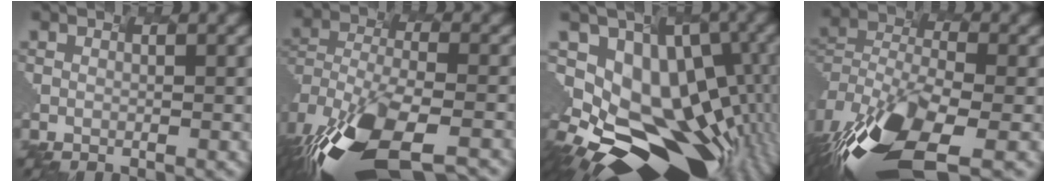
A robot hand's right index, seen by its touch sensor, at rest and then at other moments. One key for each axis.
{"total": 15.1, "fx": -10.0, "fy": 7.3, "fz": 8.6, "tx": -0.222, "ty": -0.041, "tz": -0.105}
{"total": 14.4, "fx": -4.7, "fy": 9.2, "fz": 10.1, "tx": -0.153, "ty": -0.001, "tz": -0.042}
{"total": 13.6, "fx": -9.0, "fy": 6.0, "fz": 8.3, "tx": -0.235, "ty": -0.044, "tz": -0.118}